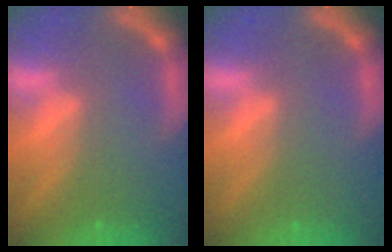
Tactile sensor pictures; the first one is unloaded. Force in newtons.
{"total": 0.0}